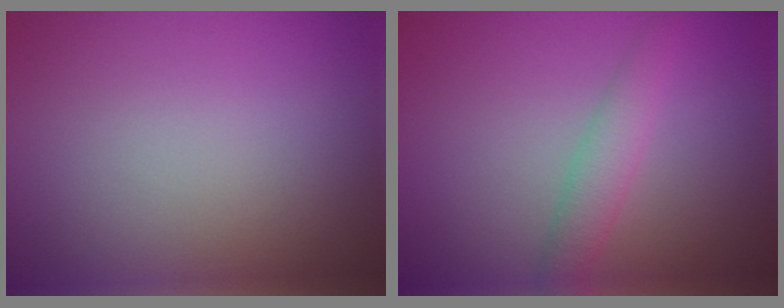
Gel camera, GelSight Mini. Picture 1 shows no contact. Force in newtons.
{"total": 2.7, "press": 2.7, "slide": 0.1}